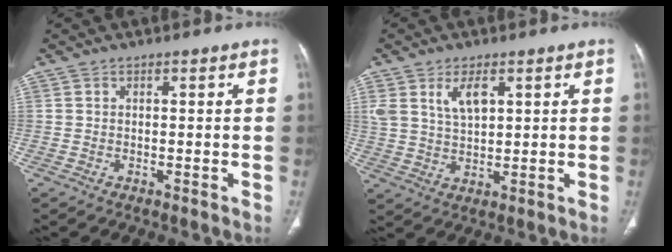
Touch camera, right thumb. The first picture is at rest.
{"total": 6.3, "force": [2.8, 3.3, 4.6], "torque": [-0.080, -0.009, 0.063]}